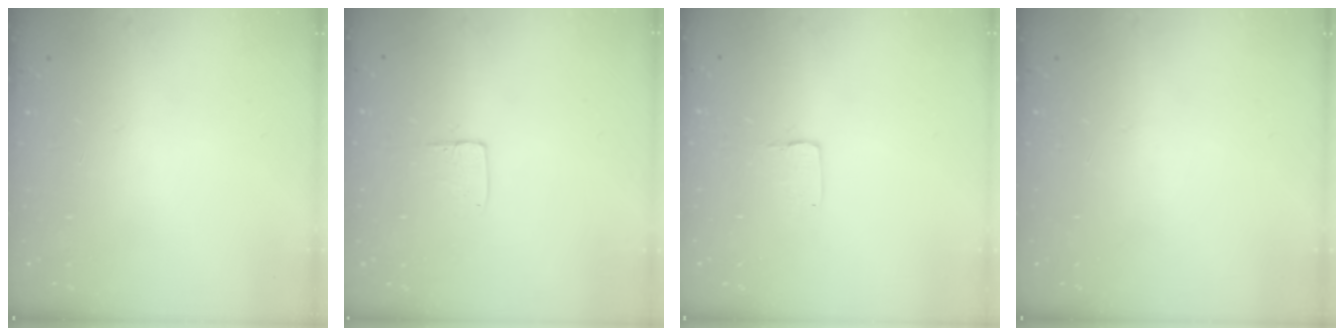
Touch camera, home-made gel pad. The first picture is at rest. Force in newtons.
{"total": 5.8, "press": 5.8, "slide": 0.4}
{"total": 1.3, "press": 1.2, "slide": 0.1}
{"total": 0.0}